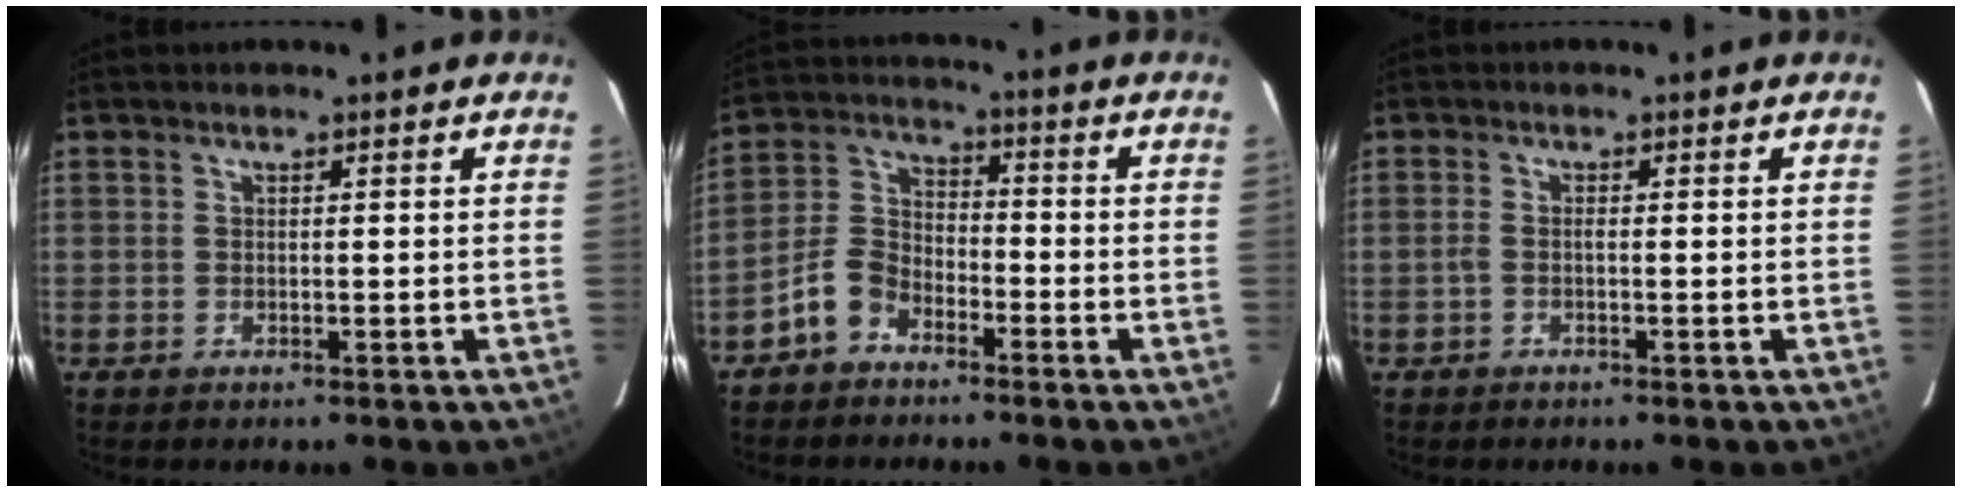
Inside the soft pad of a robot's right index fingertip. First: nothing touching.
{"total": 7.4, "force": [-5.0, 4.1, 3.6], "torque": [-0.083, 0.023, -0.104]}
{"total": 1.1, "force": [-0.5, 0.2, 1.0], "torque": [-0.021, 0.002, -0.012]}